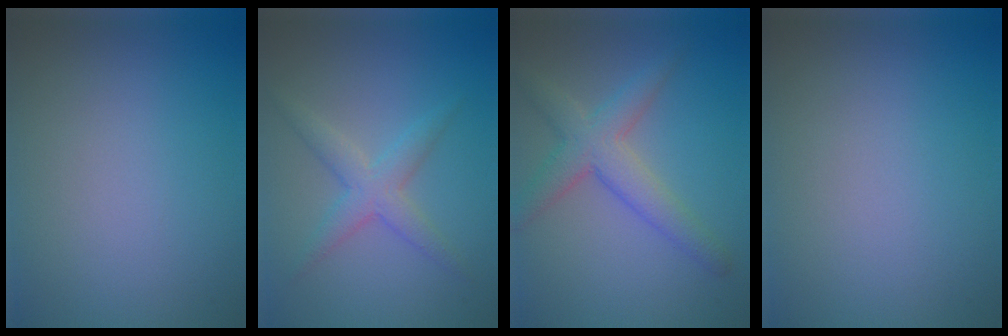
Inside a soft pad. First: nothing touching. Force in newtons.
{"total": 2.9, "press": 2.9, "slide": 0.0}
{"total": 4.4, "press": 4.3, "slide": 0.3}
{"total": 0.0}